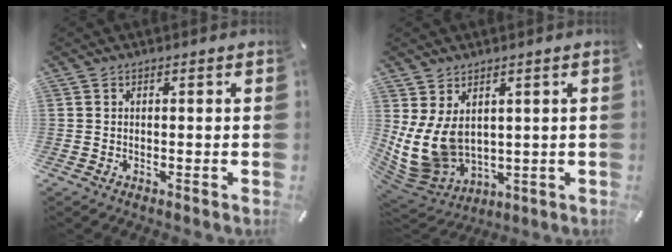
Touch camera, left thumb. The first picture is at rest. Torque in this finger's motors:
{"motor_torque": [1.90, 1.64, 1.75, -0.26, 0.25]}